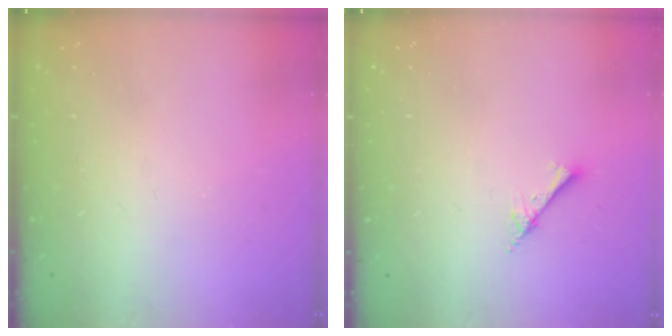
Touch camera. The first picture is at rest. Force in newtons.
{"total": 2.5, "press": 2.5, "slide": 0.2}